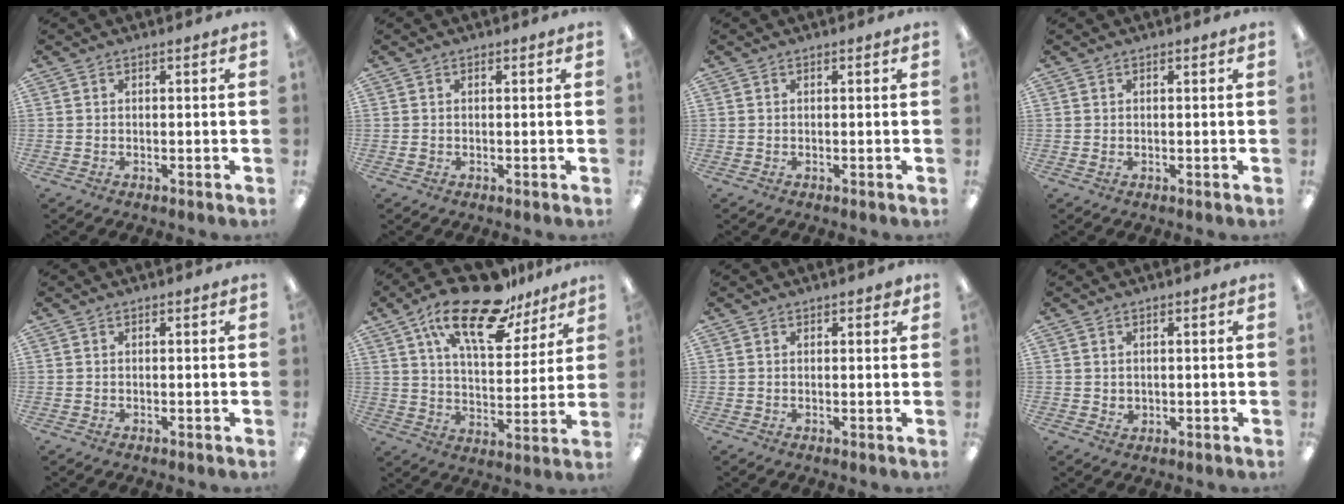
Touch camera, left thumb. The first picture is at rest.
{"total": 0.6, "force": [0.0, 0.5, 0.2], "torque": [-0.004, 0.003, -0.002]}
{"total": 0.0}
{"total": 0.5, "force": [0.2, 0.4, 0.3], "torque": [0.002, 0.000, 0.001]}
{"total": 0.0}
{"total": 20.5, "force": [14.0, 8.4, 12.5], "torque": [-0.214, -0.070, 0.237]}
{"total": 1.3, "force": [0.9, 0.6, 0.6], "torque": [-0.005, 0.000, 0.015]}
{"total": 1.5, "force": [0.8, 1.3, 0.3], "torque": [0.001, -0.001, 0.011]}